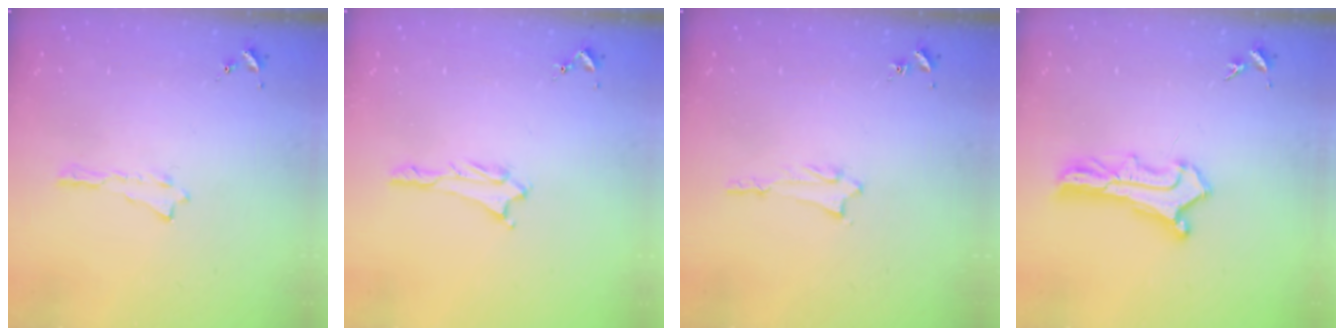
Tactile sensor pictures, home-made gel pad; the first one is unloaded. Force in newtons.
{"total": 1.2, "press": 1.2, "slide": 0.1}
{"total": 1.4, "press": 1.4, "slide": 0.2}
{"total": 2.9, "press": 2.9, "slide": 0.3}